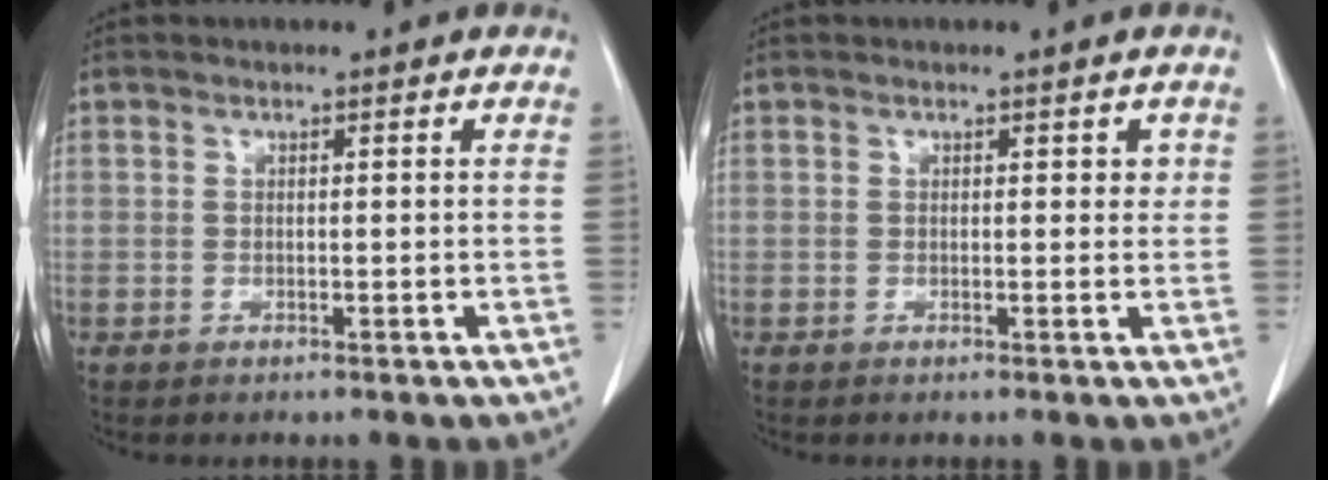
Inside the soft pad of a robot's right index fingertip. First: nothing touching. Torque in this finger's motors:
{"motor_torque": [0.08, 0.00, 0.04, -0.01]}